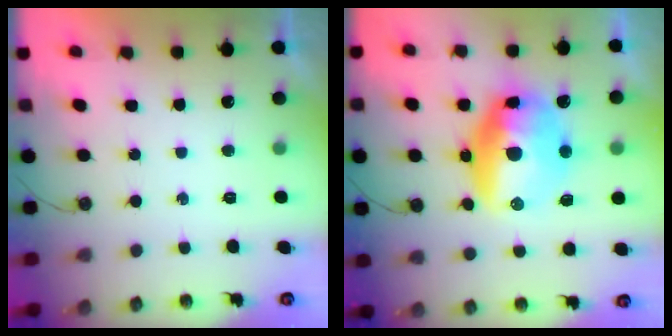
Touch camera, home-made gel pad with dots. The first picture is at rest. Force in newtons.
{"total": 21.2, "press": 18.8, "slide": 9.9}